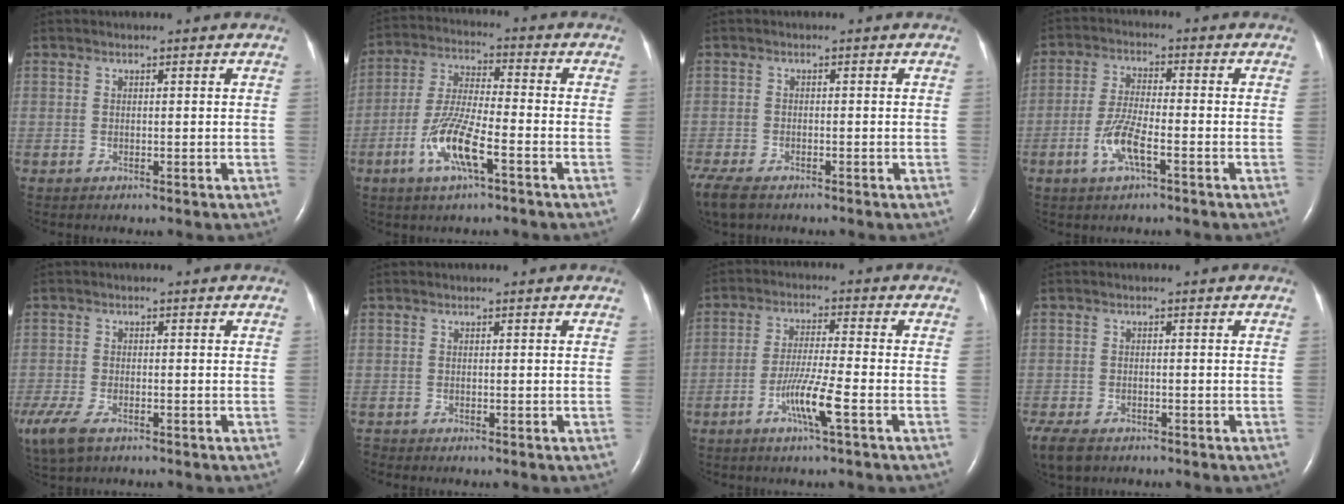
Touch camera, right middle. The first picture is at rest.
{"total": 9.7, "force": [-4.1, 1.7, 8.6], "torque": [-0.181, -0.004, -0.079]}
{"total": 7.7, "force": [-5.6, 3.1, 4.2], "torque": [-0.099, -0.017, -0.094]}
{"total": 6.1, "force": [-2.6, 1.1, 5.4], "torque": [-0.118, -0.003, -0.053]}
{"total": 9.2, "force": [-5.7, 4.1, 6.0], "torque": [-0.146, -0.023, -0.096]}
{"total": 0.6, "force": [-0.5, -0.2, -0.2], "torque": [-0.002, -0.006, -0.010]}
{"total": 6.4, "force": [-2.9, -0.7, 5.7], "torque": [-0.112, -0.011, -0.058]}
{"total": 8.3, "force": [-5.8, 4.1, 4.2], "torque": [-0.101, -0.014, -0.091]}